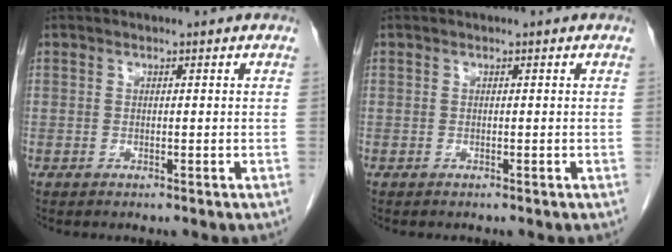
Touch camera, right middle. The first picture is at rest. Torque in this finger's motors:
{"motor_torque": [-0.09, 0.10, -0.03, 0.00]}